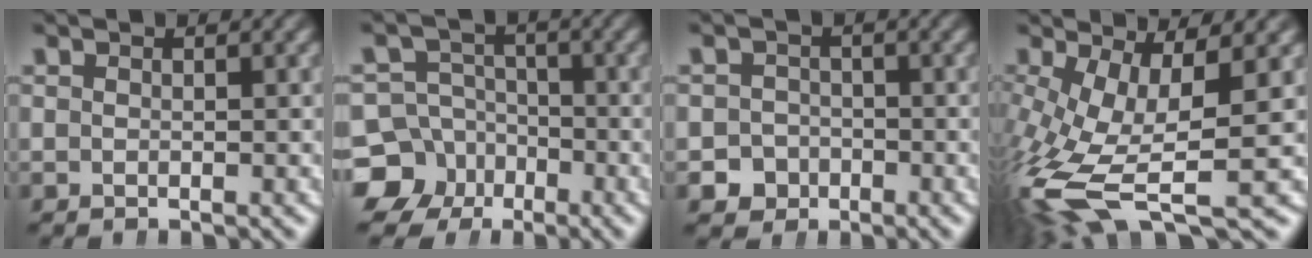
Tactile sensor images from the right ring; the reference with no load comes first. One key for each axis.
{"total": 11.8, "fx": -4.1, "fy": 10.5, "fz": 3.6, "tx": -0.065, "ty": -0.053, "tz": -0.069}
{"total": 5.6, "fx": -2.7, "fy": 4.9, "fz": 0.7, "tx": -0.021, "ty": -0.019, "tz": -0.046}
{"total": 9.5, "fx": -3.4, "fy": 5.3, "fz": 7.1, "tx": -0.179, "ty": -0.062, "tz": -0.025}